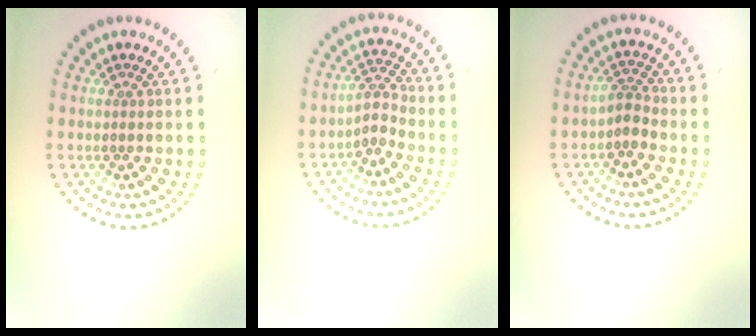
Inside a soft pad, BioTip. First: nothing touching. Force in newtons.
{"total": 2.0, "press": 1.5, "slide": 1.3}
{"total": 1.6, "press": 1.3, "slide": 1.0}